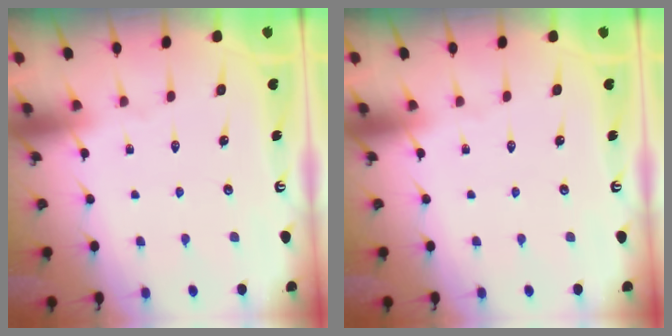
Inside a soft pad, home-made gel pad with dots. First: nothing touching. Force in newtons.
{"total": 0.0}